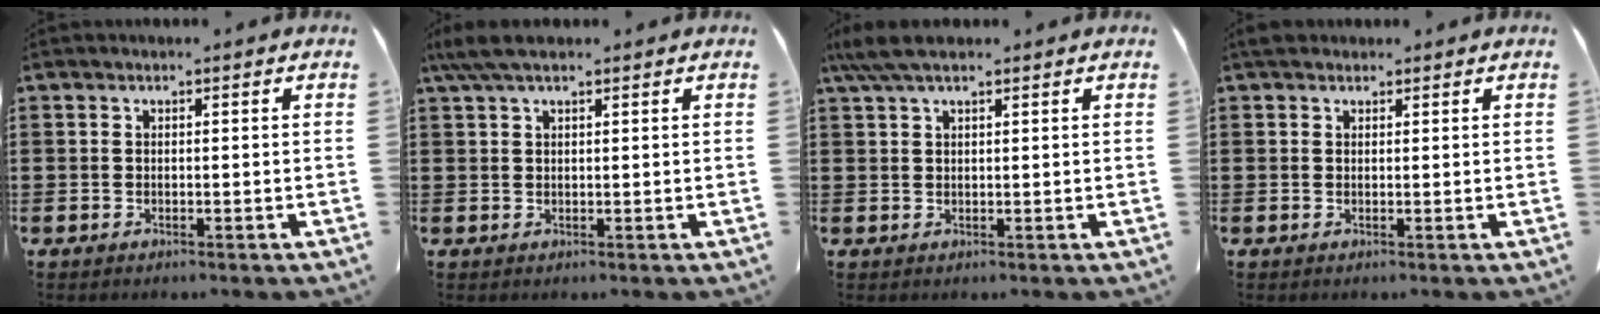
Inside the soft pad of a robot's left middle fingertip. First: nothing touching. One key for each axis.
{"total": 3.5, "fx": 2.1, "fy": 0.9, "fz": 2.7, "tx": -0.057, "ty": 0.003, "tz": 0.040}
{"total": 4.0, "fx": 2.7, "fy": 0.8, "fz": 2.8, "tx": -0.062, "ty": 0.001, "tz": 0.051}
{"total": 1.6, "fx": 1.3, "fy": 0.9, "fz": 0.5, "tx": -0.015, "ty": 0.005, "tz": 0.025}